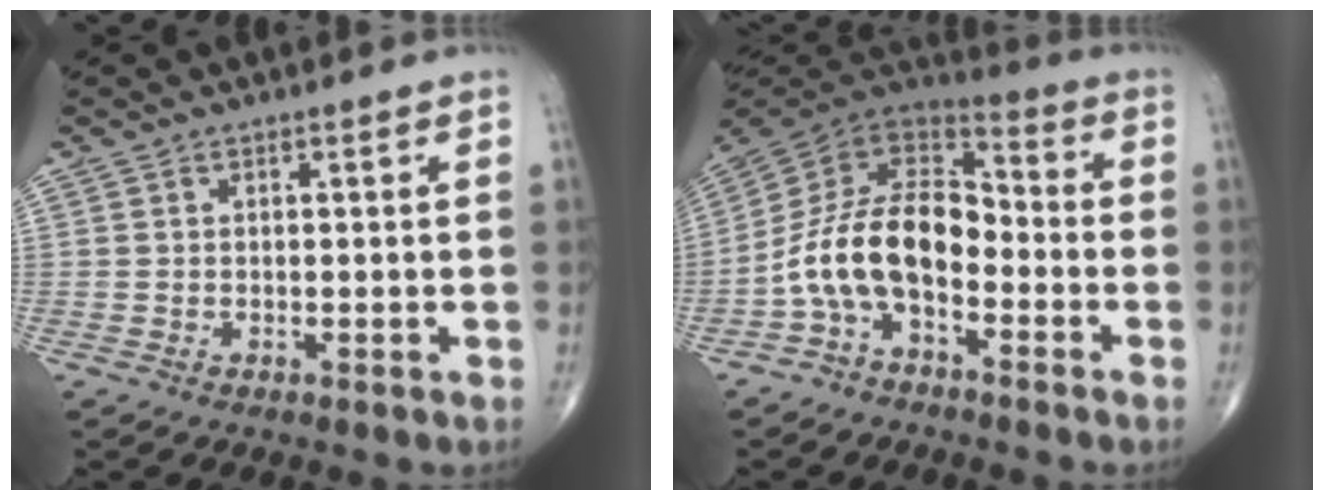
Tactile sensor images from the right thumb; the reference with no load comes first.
{"total": 14.4, "force": [-4.6, 8.3, 10.8], "torque": [-0.185, 0.072, -0.097]}